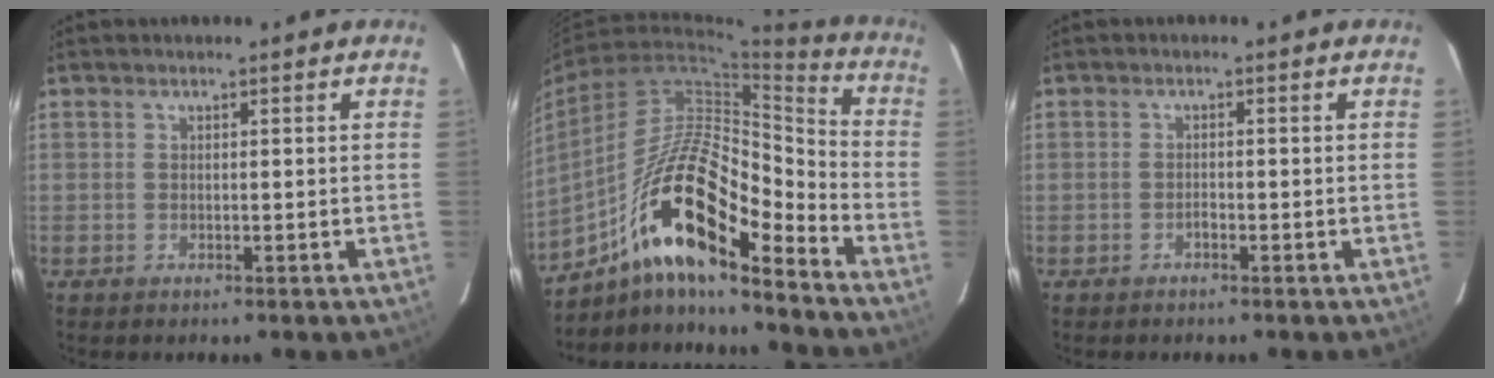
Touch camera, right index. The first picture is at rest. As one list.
[{"total": 17.6, "force": [-10.5, 3.8, 13.6], "torque": [-0.250, 0.024, -0.179]}, {"total": 0.8, "force": [-0.6, 0.3, 0.5], "torque": [-0.008, 0.002, -0.012]}]